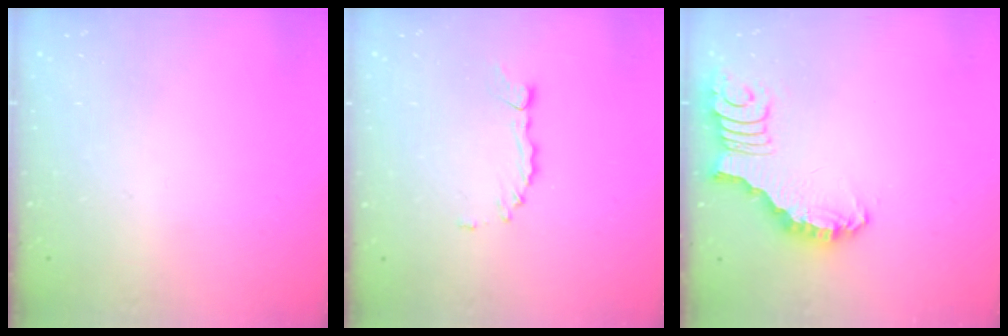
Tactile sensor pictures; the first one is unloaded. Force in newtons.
{"total": 1.7, "press": 1.6, "slide": 0.2}
{"total": 2.7, "press": 2.7, "slide": 0.1}